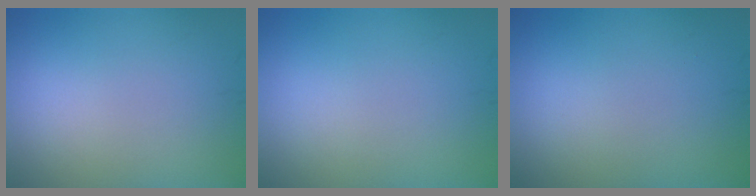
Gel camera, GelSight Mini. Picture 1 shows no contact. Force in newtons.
{"total": 0.0}
{"total": 0.0}